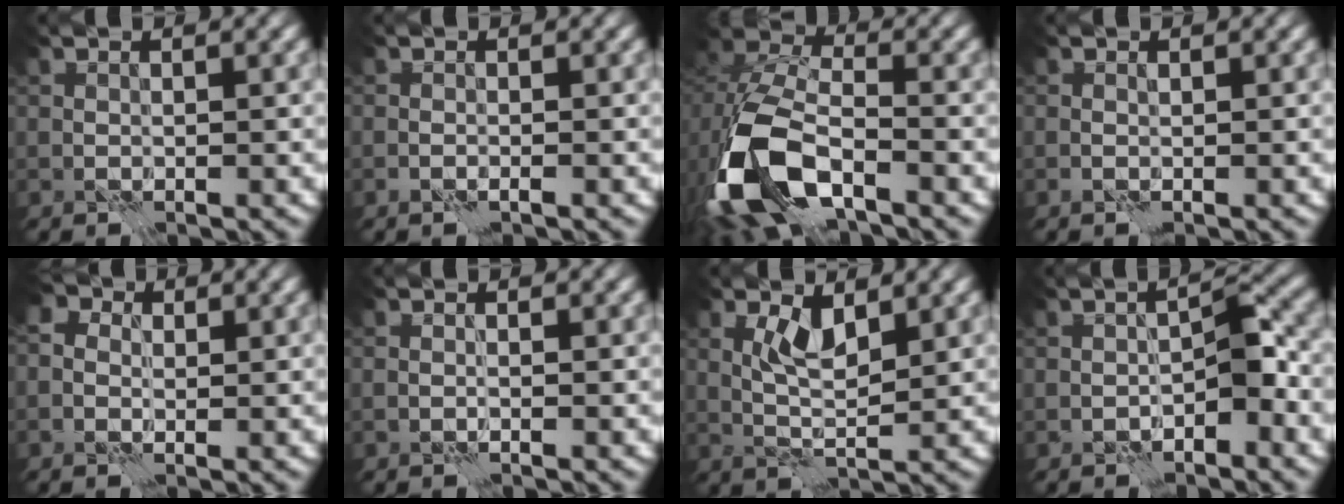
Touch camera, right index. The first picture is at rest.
{"total": 0.6, "force": [0.2, -0.6, 0.2], "torque": [-0.003, 0.002, 0.001]}
{"total": 10.5, "force": [-5.1, 5.4, 7.5], "torque": [-0.166, -0.012, -0.100]}
{"total": 0.7, "force": [0.5, -0.5, 0.0], "torque": [0.002, 0.002, 0.010]}
{"total": 2.3, "force": [0.2, 1.9, 1.3], "torque": [-0.023, 0.012, -0.008]}
{"total": 0.6, "force": [-0.4, -0.3, 0.1], "torque": [-0.002, 0.004, -0.012]}
{"total": 2.6, "force": [1.2, 0.5, 2.2], "torque": [-0.043, 0.002, 0.022]}
{"total": 2.9, "force": [-1.1, 0.9, 2.6], "torque": [-0.031, 0.015, -0.020]}